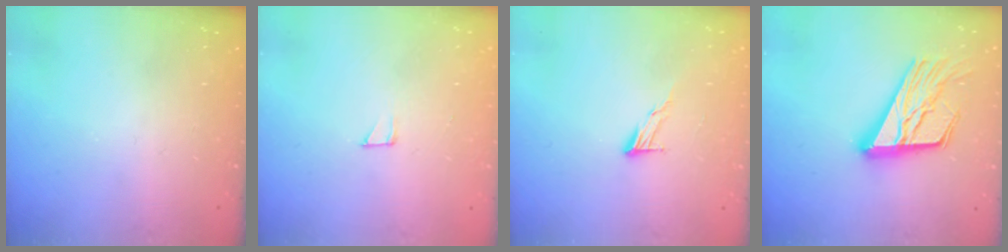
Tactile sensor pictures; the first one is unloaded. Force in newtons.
{"total": 2.5, "press": 2.5, "slide": 0.1}
{"total": 6.7, "press": 6.7, "slide": 0.3}
{"total": 20.0, "press": 19.9, "slide": 1.8}